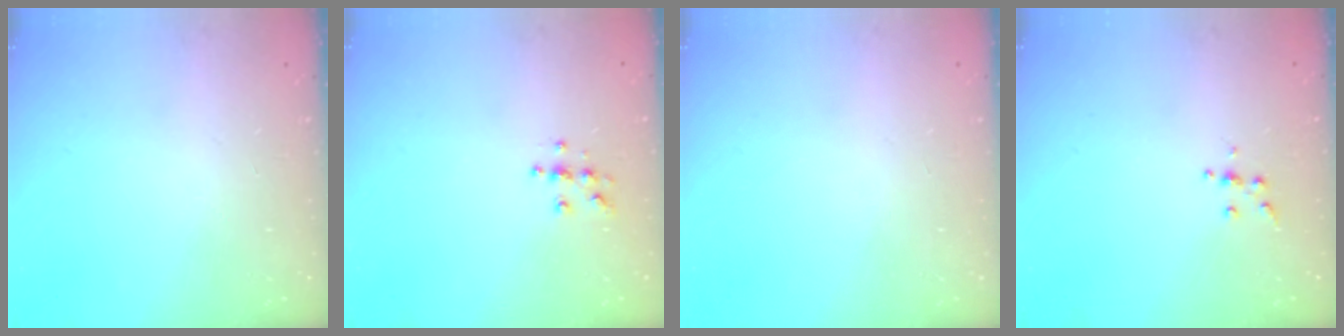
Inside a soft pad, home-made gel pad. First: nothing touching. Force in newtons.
{"total": 5.4, "press": 5.4, "slide": 0.1}
{"total": 0.0}
{"total": 4.8, "press": 4.8, "slide": 0.6}